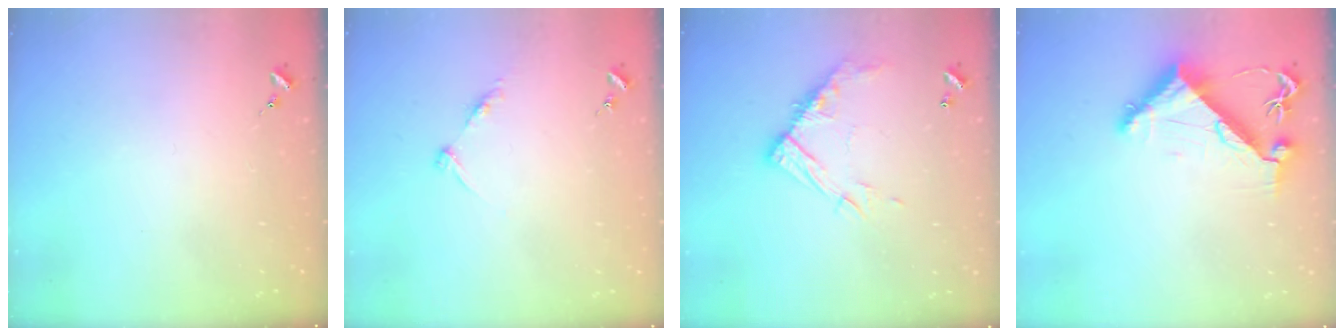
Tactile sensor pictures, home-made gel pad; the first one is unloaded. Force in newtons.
{"total": 6.2, "press": 6.2, "slide": 0.7}
{"total": 13.1, "press": 13.1, "slide": 1.1}
{"total": 7.9, "press": 7.8, "slide": 1.0}